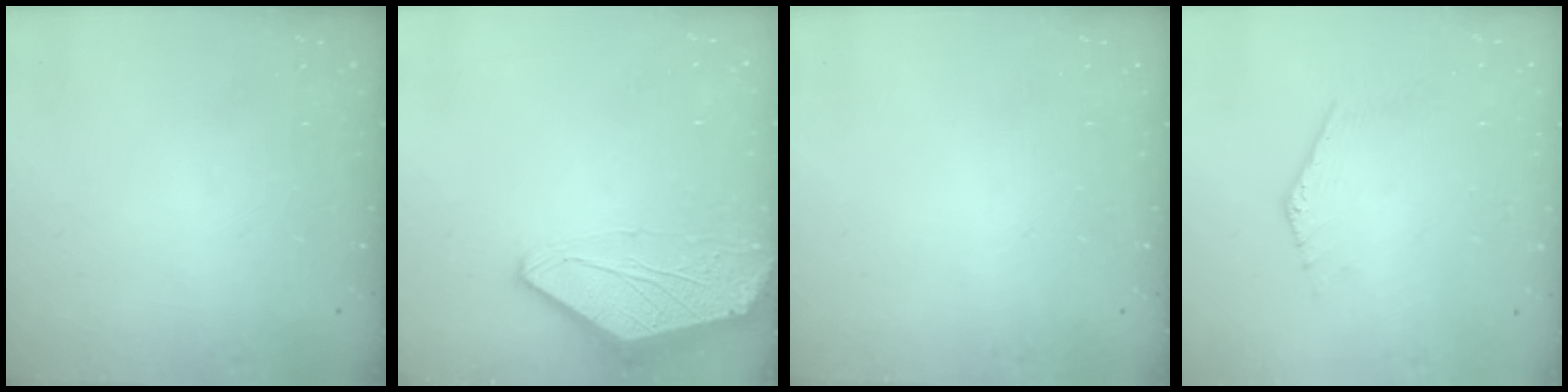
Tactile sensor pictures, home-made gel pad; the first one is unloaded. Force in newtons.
{"total": 0.0}
{"total": 0.0}
{"total": 0.0}